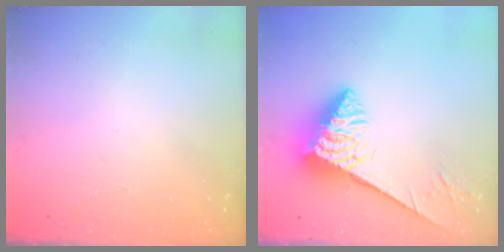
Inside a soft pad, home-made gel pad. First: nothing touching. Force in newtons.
{"total": 5.6, "press": 5.5, "slide": 1.0}